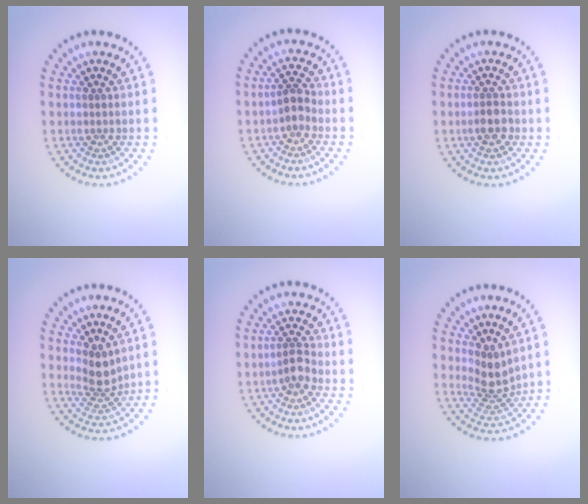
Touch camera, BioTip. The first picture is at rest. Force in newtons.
{"total": 1.8, "press": 1.6, "slide": 0.8}
{"total": 2.1, "press": 2.0, "slide": 0.6}
{"total": 2.8, "press": 2.1, "slide": 1.8}
{"total": 2.1, "press": 1.7, "slide": 1.1}
{"total": 2.8, "press": 2.1, "slide": 1.8}